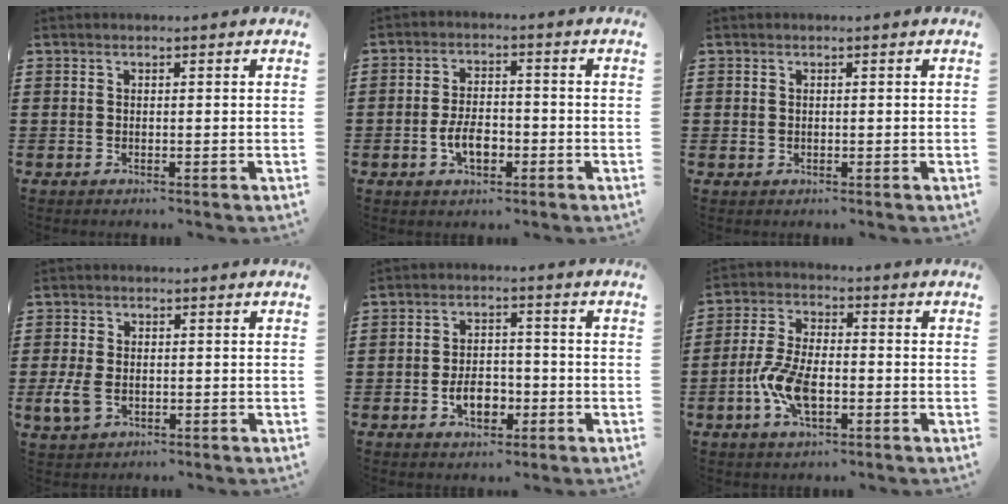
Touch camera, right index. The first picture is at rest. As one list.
[{"total": 5.3, "force": [-1.7, 2.8, 4.1], "torque": [-0.079, -0.002, -0.033]}, {"total": 0.6, "force": [0.2, 0.6, 0.0], "torque": [-0.002, 0.003, 0.004]}, {"total": 3.5, "force": [-0.8, 2.3, 2.5], "torque": [-0.069, -0.007, -0.020]}, {"total": 5.1, "force": [-1.9, 3.1, 3.6], "torque": [-0.050, 0.000, -0.035]}, {"total": 8.3, "force": [-2.5, 3.9, 6.9], "torque": [-0.163, -0.007, -0.049]}]